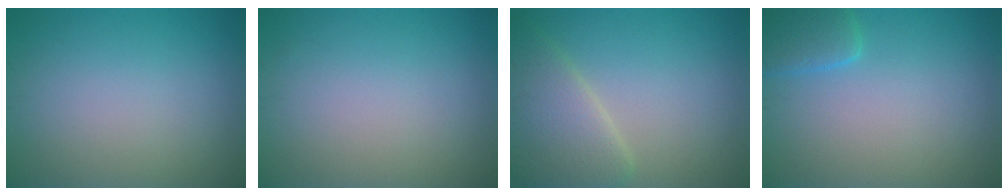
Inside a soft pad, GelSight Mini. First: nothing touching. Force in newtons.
{"total": 0.0}
{"total": 5.2, "press": 5.2, "slide": 0.3}
{"total": 2.6, "press": 2.6, "slide": 0.3}